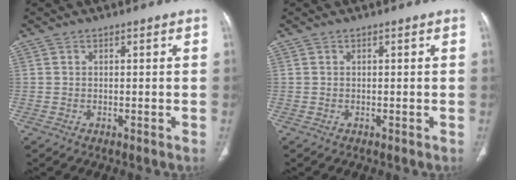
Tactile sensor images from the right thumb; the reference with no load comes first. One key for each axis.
{"total": 0.0}